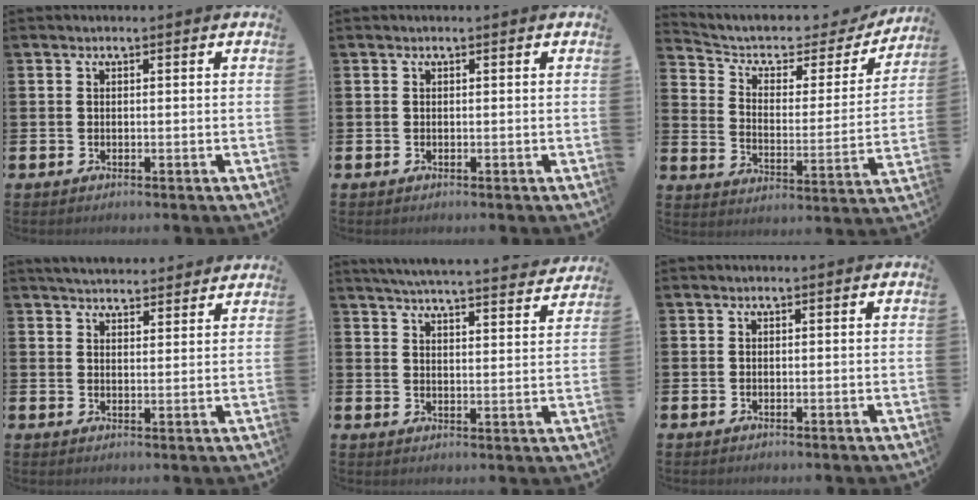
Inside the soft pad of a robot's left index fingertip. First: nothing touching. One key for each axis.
{"total": 0.0}
{"total": 6.3, "fx": 5.2, "fy": 2.8, "fz": 2.2, "tx": -0.068, "ty": -0.041, "tz": 0.081}
{"total": 4.0, "fx": 3.9, "fy": 0.5, "fz": 0.2, "tx": -0.010, "ty": -0.023, "tz": 0.071}
{"total": 5.5, "fx": 5.4, "fy": 0.1, "fz": 1.3, "tx": -0.038, "ty": -0.039, "tz": 0.092}
{"total": 0.0}